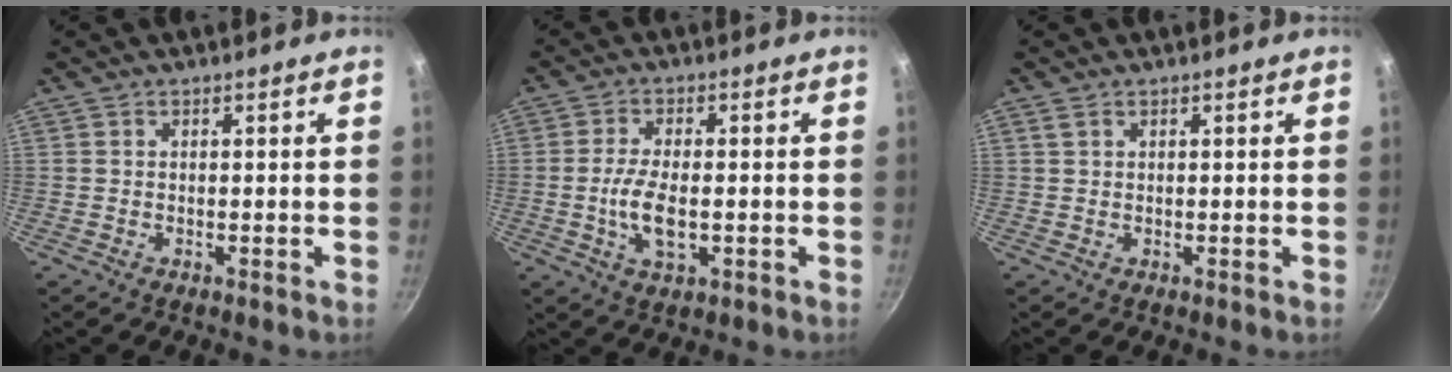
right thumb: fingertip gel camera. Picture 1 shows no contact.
{"total": 7.9, "force": [-1.4, 3.6, 6.9], "torque": [-0.134, 0.004, -0.029]}
{"total": 1.2, "force": [0.6, 0.8, 0.6], "torque": [-0.012, 0.001, 0.012]}